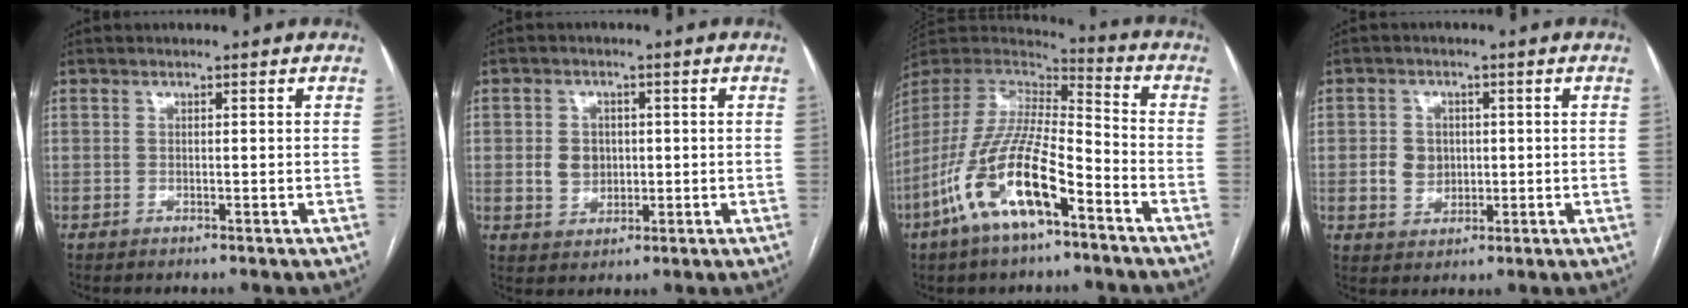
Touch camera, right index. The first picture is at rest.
{"total": 4.5, "force": [0.2, 3.9, 2.3], "torque": [-0.040, 0.009, 0.013]}
{"total": 17.1, "force": [-8.6, 4.1, 14.2], "torque": [-0.298, -0.016, -0.160]}
{"total": 4.5, "force": [0.1, 4.0, 2.0], "torque": [-0.036, 0.010, 0.012]}